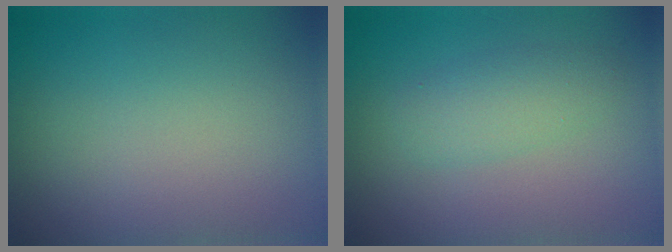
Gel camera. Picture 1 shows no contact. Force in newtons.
{"total": 2.4, "press": 2.4, "slide": 0.0}